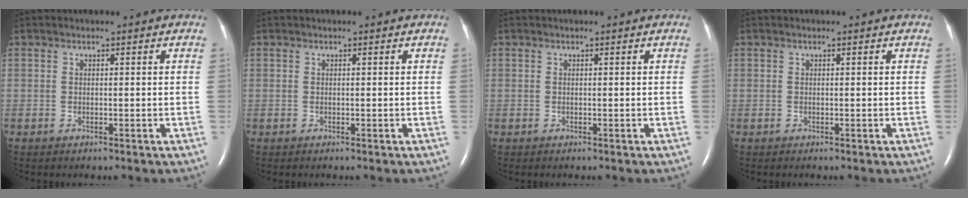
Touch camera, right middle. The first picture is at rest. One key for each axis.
{"total": 0.0}
{"total": 0.0}
{"total": 0.0}